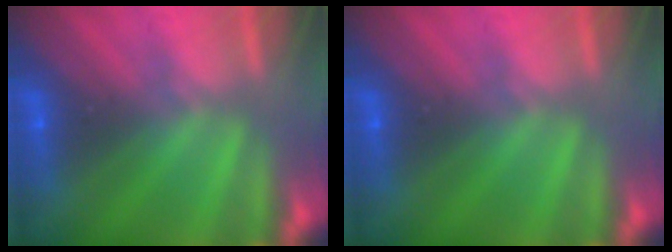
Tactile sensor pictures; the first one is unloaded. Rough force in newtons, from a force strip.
{"total": 0.0}